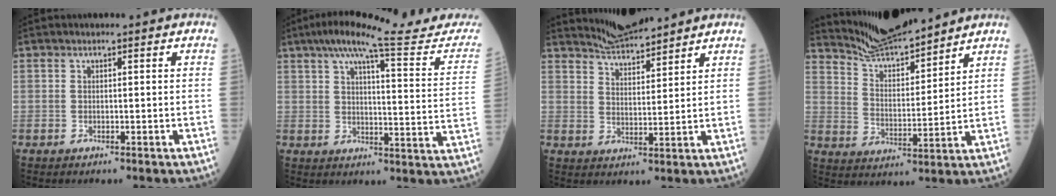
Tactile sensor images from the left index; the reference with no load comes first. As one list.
[{"total": 21.9, "force": [19.5, 1.5, 9.7], "torque": [-0.127, -0.026, 0.239]}, {"total": 5.9, "force": [5.8, 0.2, 0.9], "torque": [-0.026, 0.009, 0.112]}, {"total": 9.8, "force": [9.6, 0.5, 2.1], "torque": [-0.052, 0.004, 0.186]}]